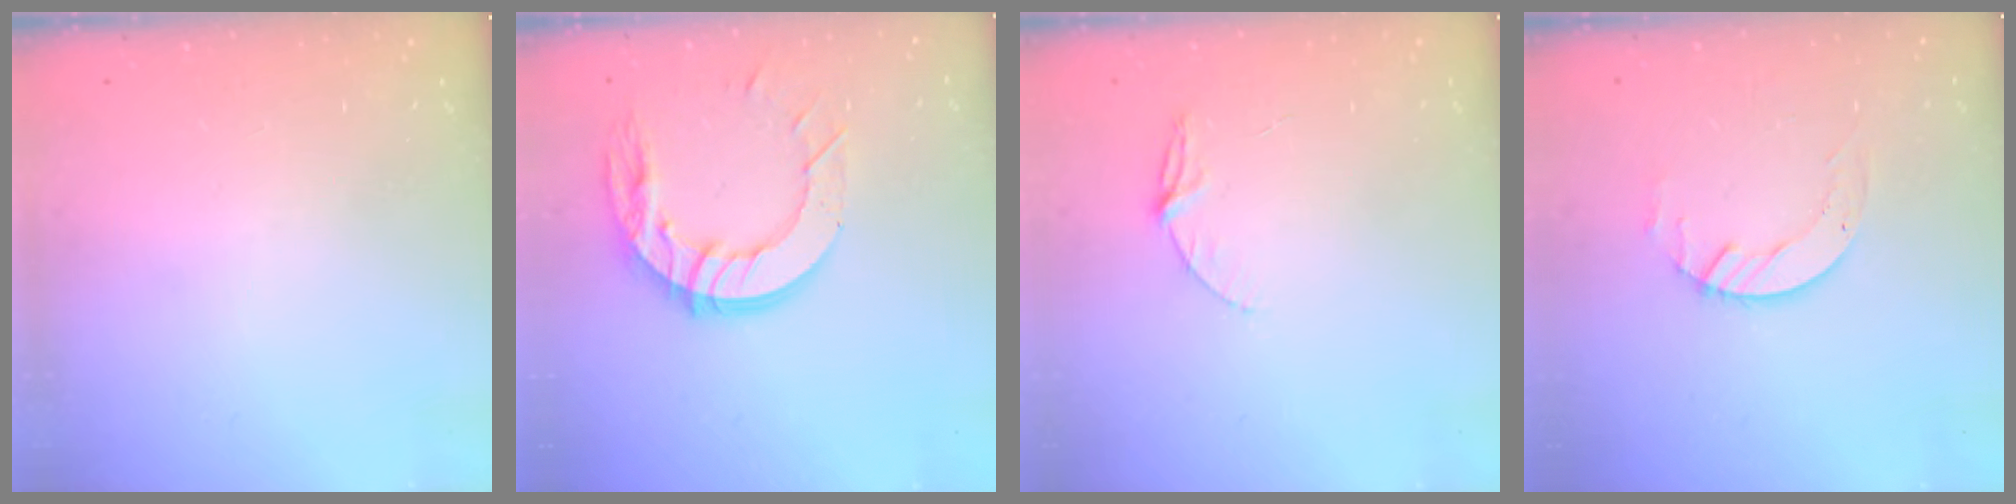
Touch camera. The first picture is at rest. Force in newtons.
{"total": 14.0, "press": 13.9, "slide": 1.5}
{"total": 5.9, "press": 5.9, "slide": 0.5}
{"total": 4.5, "press": 4.5, "slide": 0.4}